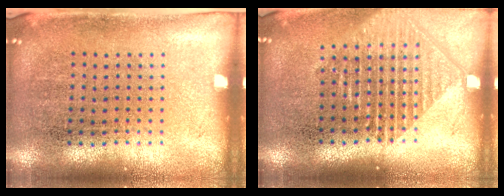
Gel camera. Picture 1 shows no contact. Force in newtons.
{"total": 1.4, "press": 1.3, "slide": 0.6}